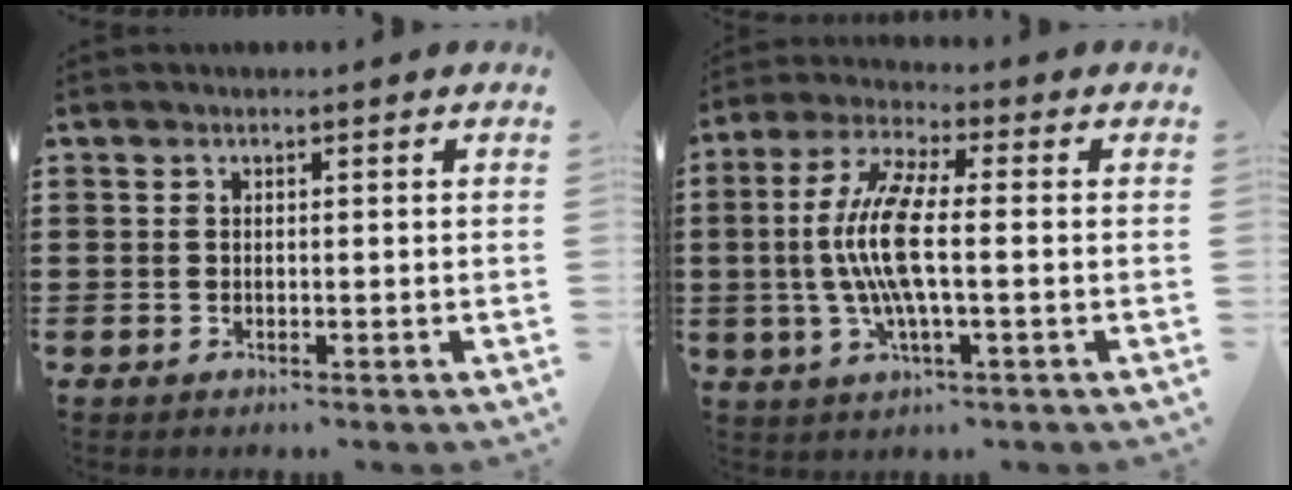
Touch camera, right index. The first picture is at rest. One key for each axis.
{"total": 10.0, "fx": -0.8, "fy": 2.3, "fz": 9.7, "tx": -0.219, "ty": -0.016, "tz": -0.024}